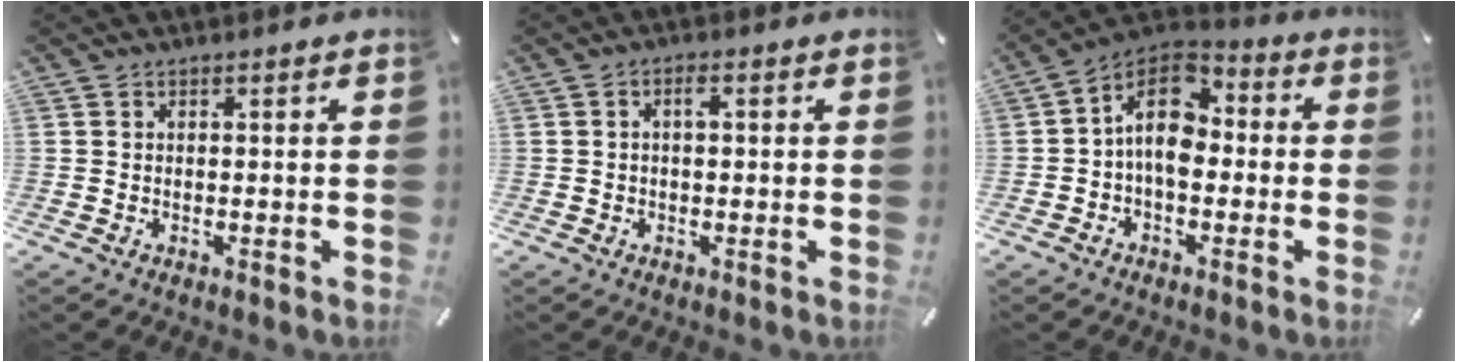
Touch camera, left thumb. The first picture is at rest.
{"total": 2.0, "force": [0.1, 1.0, 1.7], "torque": [-0.027, 0.003, -0.002]}
{"total": 12.2, "force": [0.5, 8.1, 9.1], "torque": [-0.176, -0.002, 0.006]}